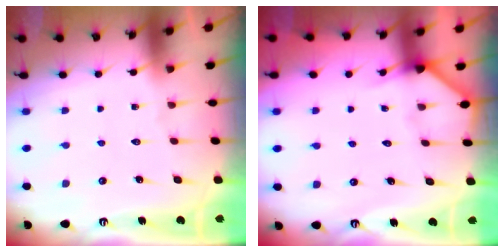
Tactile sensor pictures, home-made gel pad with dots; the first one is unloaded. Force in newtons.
{"total": 3.4, "press": 3.4, "slide": 0.2}